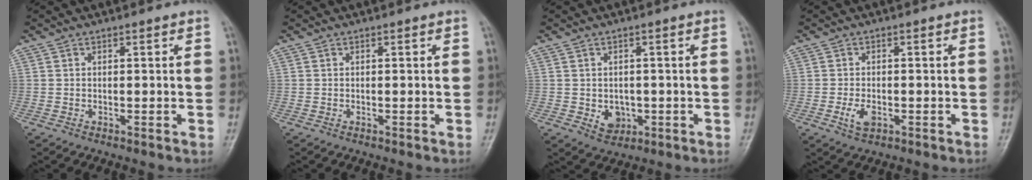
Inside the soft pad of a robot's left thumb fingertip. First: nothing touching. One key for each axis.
{"total": 0.0}
{"total": 3.9, "fx": -0.7, "fy": 3.2, "fz": 2.1, "tx": -0.015, "ty": 0.001, "tz": 0.000}
{"total": 3.3, "fx": -1.1, "fy": 2.0, "fz": 2.5, "tx": -0.049, "ty": 0.000, "tz": -0.018}